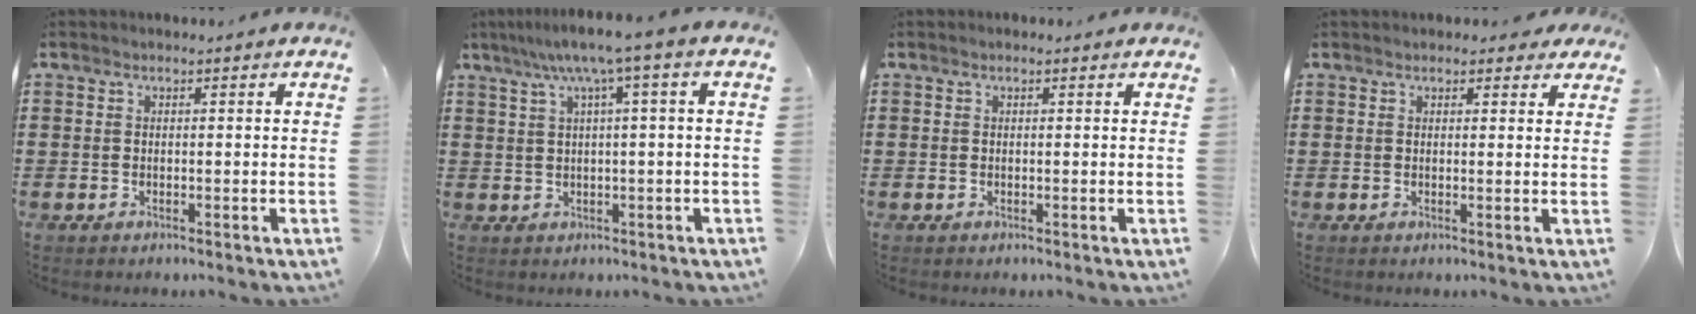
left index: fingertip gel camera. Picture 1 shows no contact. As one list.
[{"total": 5.8, "force": [2.0, -0.2, 5.5], "torque": [-0.108, -0.002, 0.029]}, {"total": 0.0}, {"total": 1.7, "force": [1.4, 0.8, 0.4], "torque": [-0.005, 0.005, 0.025]}]